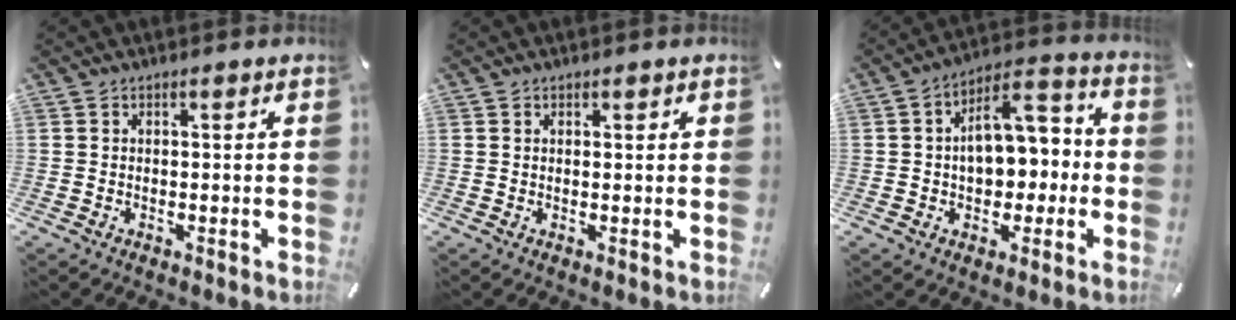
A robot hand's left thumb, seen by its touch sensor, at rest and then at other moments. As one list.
[{"total": 0.7, "force": [0.5, 0.5, 0.1], "torque": [0.005, -0.001, 0.007]}, {"total": 12.0, "force": [0.6, 8.7, 8.2], "torque": [-0.100, -0.004, 0.012]}]